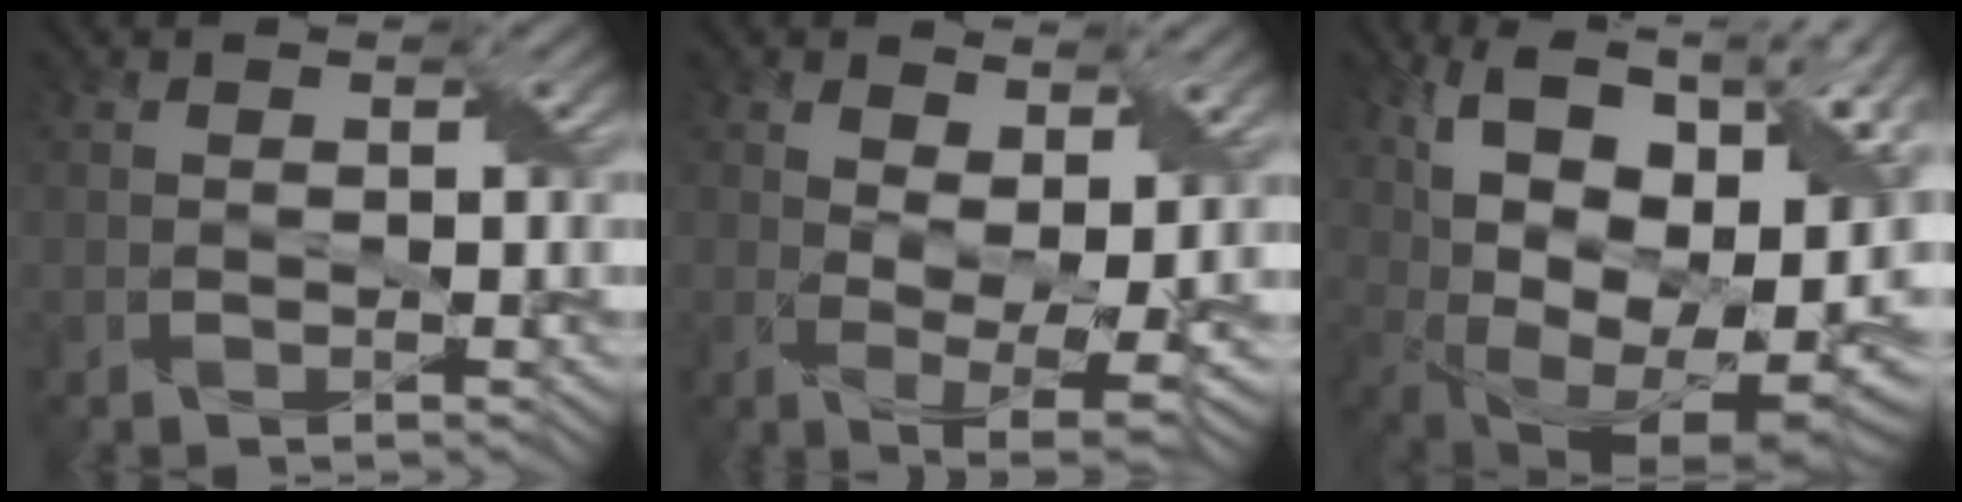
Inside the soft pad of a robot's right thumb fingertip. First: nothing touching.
{"total": 6.0, "force": [1.8, 2.3, 5.2], "torque": [-0.105, -0.008, 0.036]}
{"total": 20.4, "force": [4.5, 11.2, 16.5], "torque": [-0.260, 0.047, 0.109]}